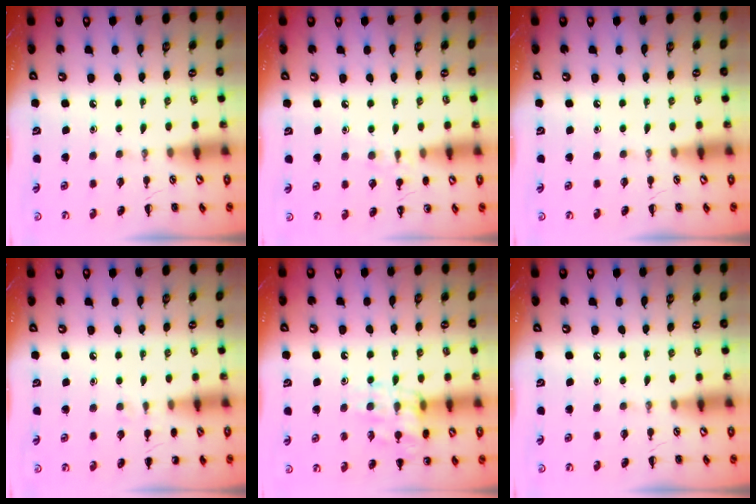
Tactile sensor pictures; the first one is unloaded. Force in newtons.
{"total": 6.3, "press": 6.0, "slide": 1.9}
{"total": 0.0}
{"total": 4.3, "press": 4.1, "slide": 1.3}
{"total": 14.6, "press": 14.5, "slide": 2.1}
{"total": 0.0}